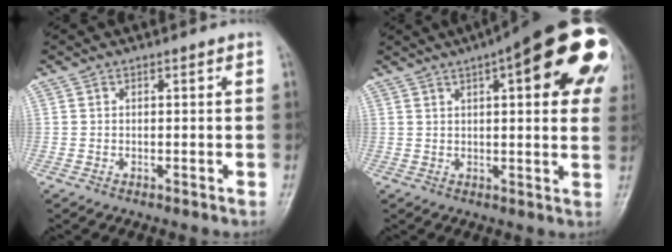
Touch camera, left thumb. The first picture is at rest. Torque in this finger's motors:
{"motor_torque": [1.39, 1.44, 1.39, -1.38, 0.15]}